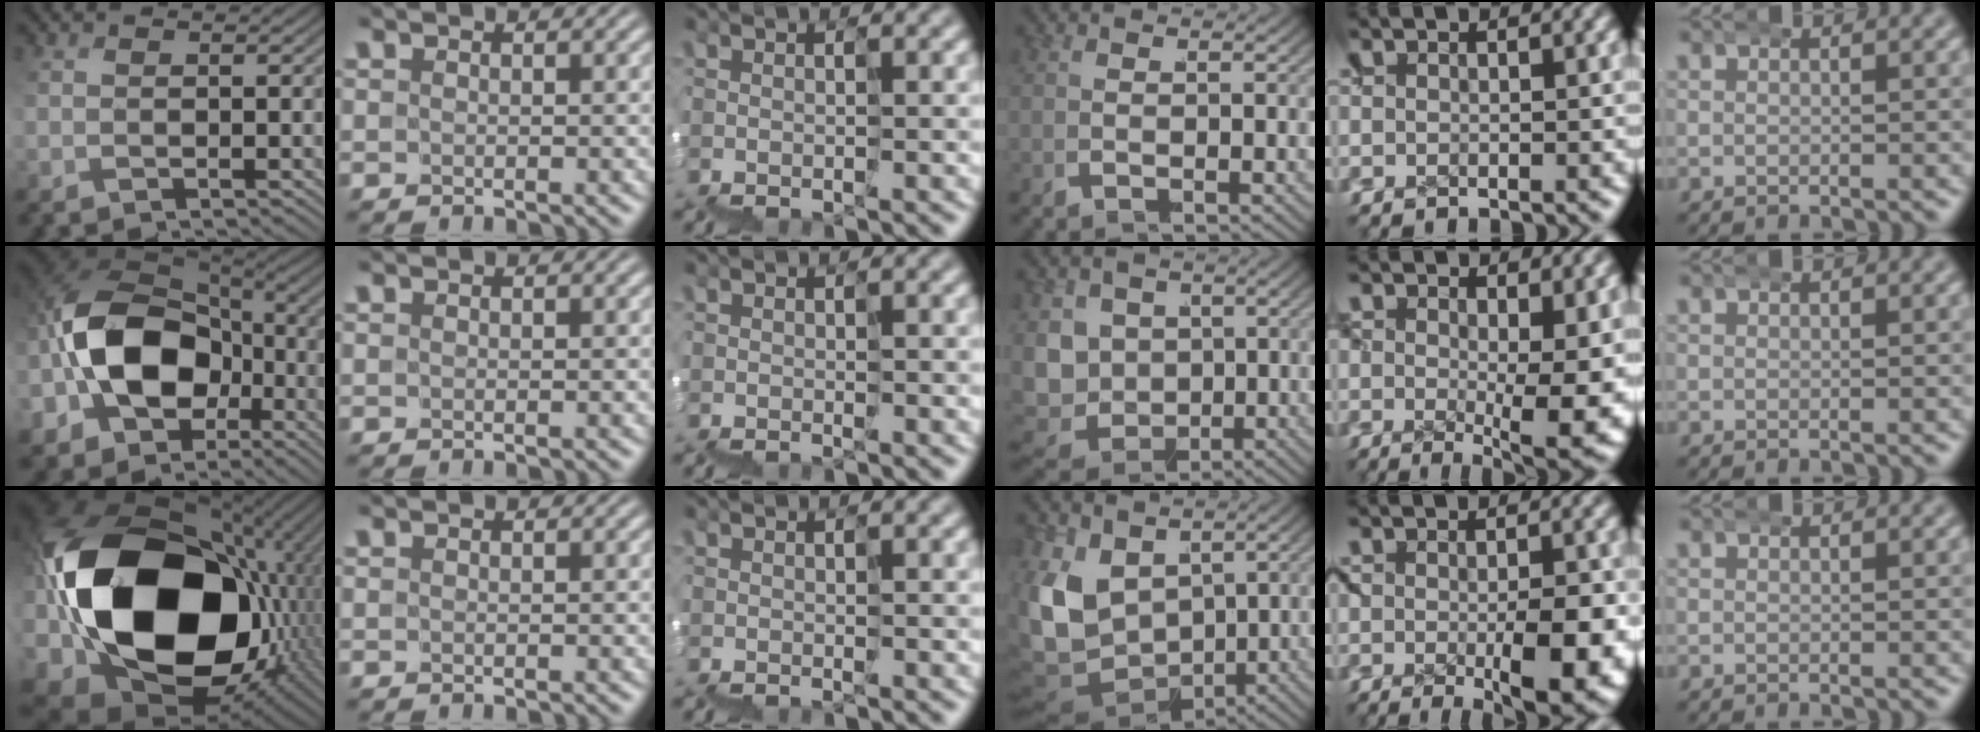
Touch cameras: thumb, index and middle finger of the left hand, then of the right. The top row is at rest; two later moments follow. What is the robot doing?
{"motion": "wrap", "object": "ethernet cable"}